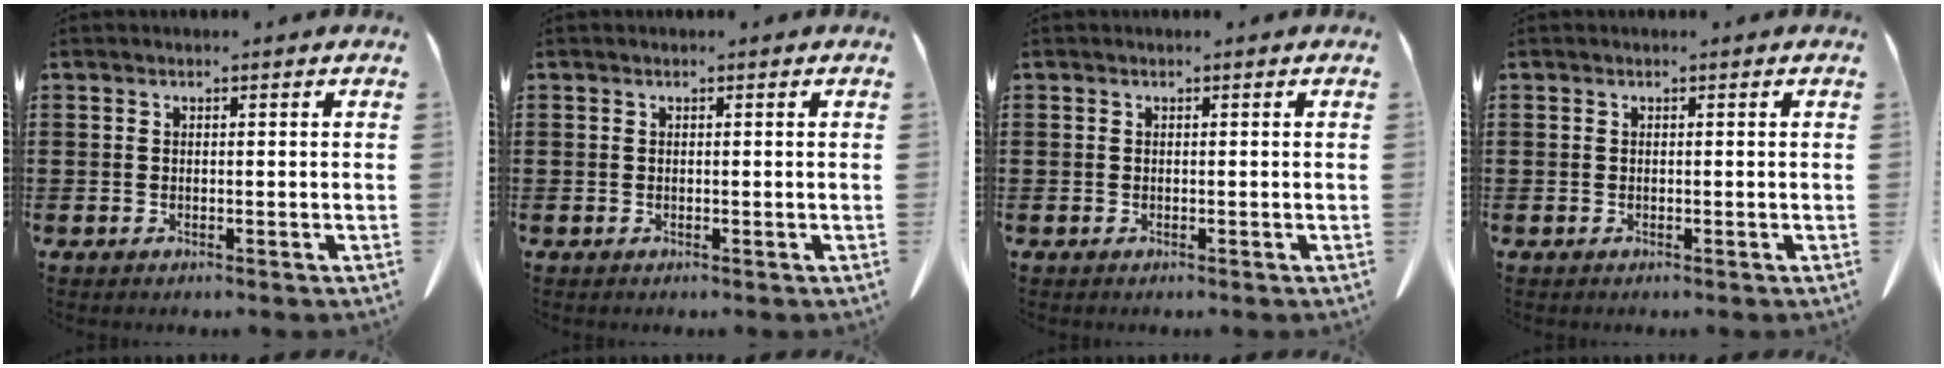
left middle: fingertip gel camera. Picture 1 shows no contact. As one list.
[{"total": 0.0}, {"total": 0.0}, {"total": 0.0}]